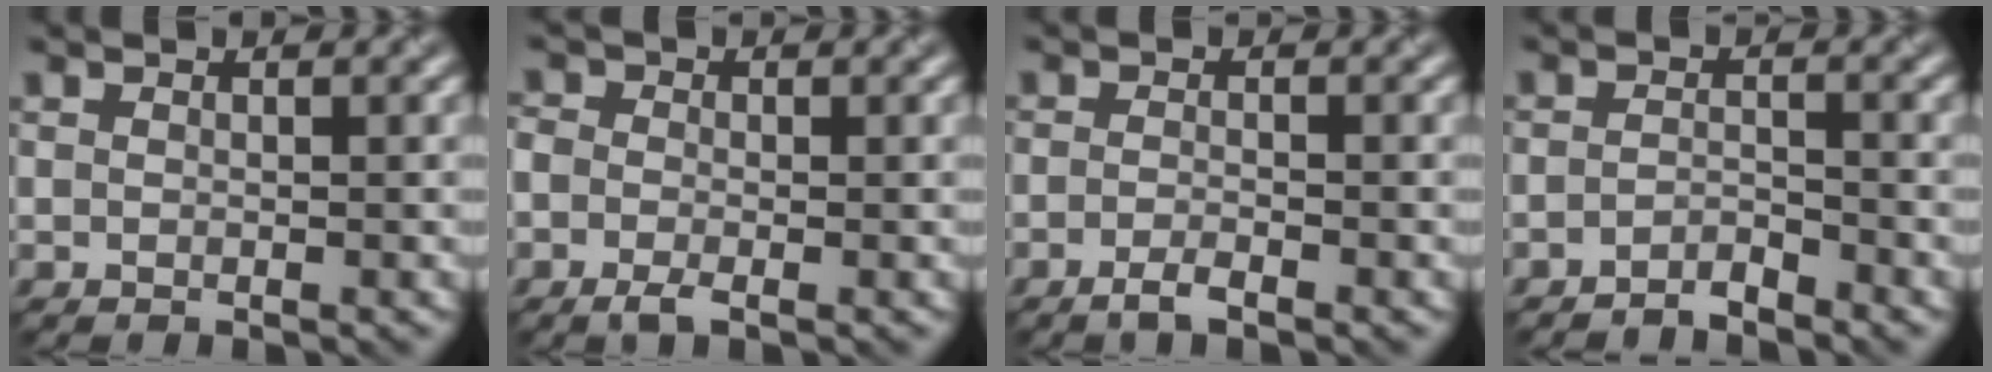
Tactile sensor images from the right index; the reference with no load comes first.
{"total": 2.1, "force": [-1.1, 1.3, 1.3], "torque": [-0.029, -0.003, -0.031]}
{"total": 1.5, "force": [-1.0, 0.3, 1.1], "torque": [-0.022, 0.001, -0.022]}
{"total": 1.7, "force": [-1.6, 0.3, 0.5], "torque": [-0.009, 0.004, -0.032]}